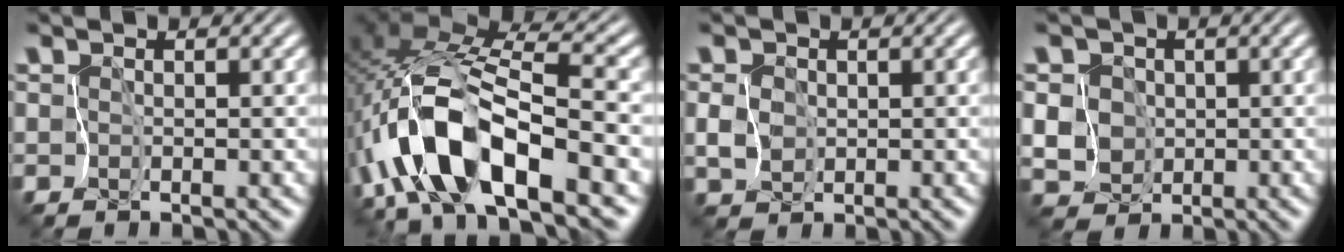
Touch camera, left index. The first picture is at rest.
{"total": 12.3, "force": [-4.7, 4.8, 10.3], "torque": [-0.225, 0.000, -0.071]}
{"total": 1.3, "force": [0.1, 1.1, 0.6], "torque": [-0.026, 0.004, 0.009]}
{"total": 5.9, "force": [0.4, 5.5, 2.3], "torque": [-0.072, 0.025, -0.003]}